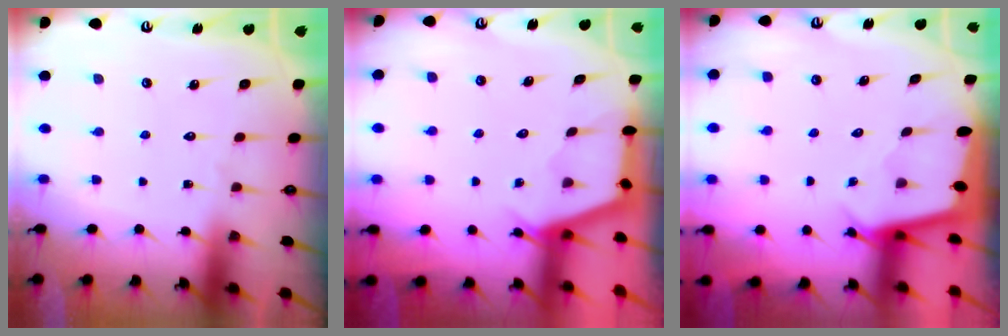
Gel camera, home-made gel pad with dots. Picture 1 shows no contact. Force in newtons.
{"total": 2.9, "press": 2.8, "slide": 0.3}
{"total": 2.5, "press": 2.5, "slide": 0.1}